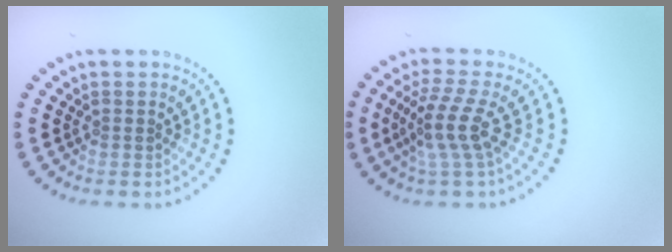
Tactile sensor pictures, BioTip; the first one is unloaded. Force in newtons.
{"total": 3.4, "press": 2.6, "slide": 2.2}